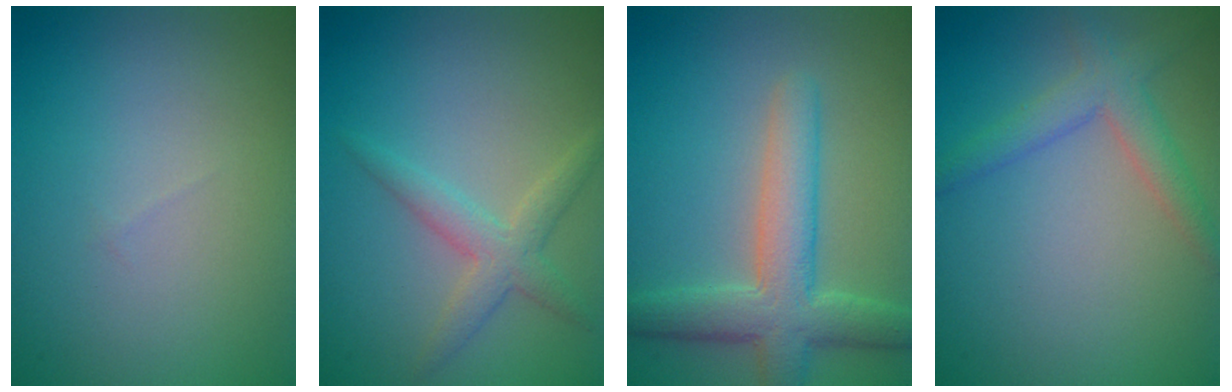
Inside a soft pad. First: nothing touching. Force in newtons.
{"total": 2.7, "press": 2.7, "slide": 0.0}
{"total": 5.7, "press": 5.7, "slide": 0.2}
{"total": 3.0, "press": 3.0, "slide": 0.1}